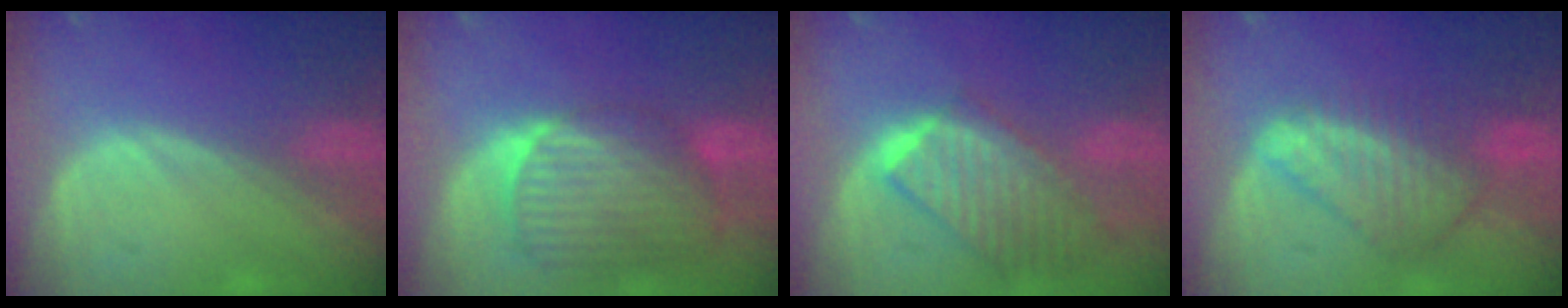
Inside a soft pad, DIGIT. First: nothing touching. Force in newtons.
{"total": 10.4, "press": 8.9, "slide": 5.5}
{"total": 9.9, "press": 8.7, "slide": 4.7}
{"total": 8.5, "press": 7.4, "slide": 4.2}